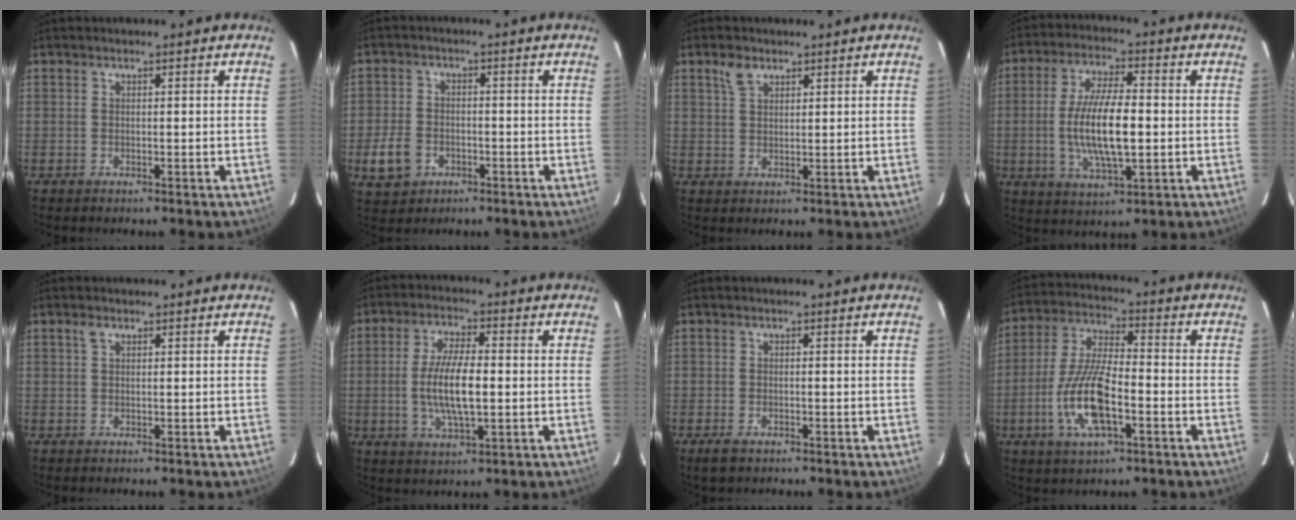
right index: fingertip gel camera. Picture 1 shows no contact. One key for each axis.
{"total": 6.8, "fx": -2.8, "fy": 5.4, "fz": 3.0, "tx": -0.087, "ty": 0.008, "tz": -0.046}
{"total": 3.2, "fx": 2.0, "fy": 1.9, "fz": 1.7, "tx": -0.031, "ty": 0.008, "tz": 0.040}
{"total": 12.5, "fx": -1.2, "fy": 4.0, "fz": 11.7, "tx": -0.230, "ty": -0.004, "tz": -0.018}
{"total": 1.1, "fx": 0.5, "fy": 0.6, "fz": 0.7, "tx": -0.016, "ty": 0.004, "tz": 0.009}
{"total": 9.7, "fx": -0.8, "fy": 3.0, "fz": 9.2, "tx": -0.181, "ty": -0.003, "tz": -0.015}
{"total": 2.8, "fx": -1.9, "fy": 1.4, "fz": 1.5, "tx": -0.034, "ty": -0.006, "tz": -0.034}
{"total": 13.3, "fx": -4.6, "fy": 4.5, "fz": 11.7, "tx": -0.249, "ty": -0.005, "tz": -0.087}